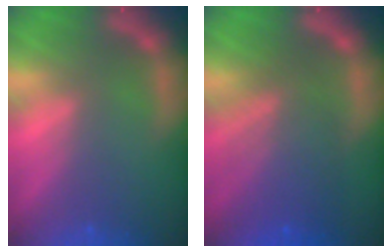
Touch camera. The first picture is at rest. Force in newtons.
{"total": 7.1}